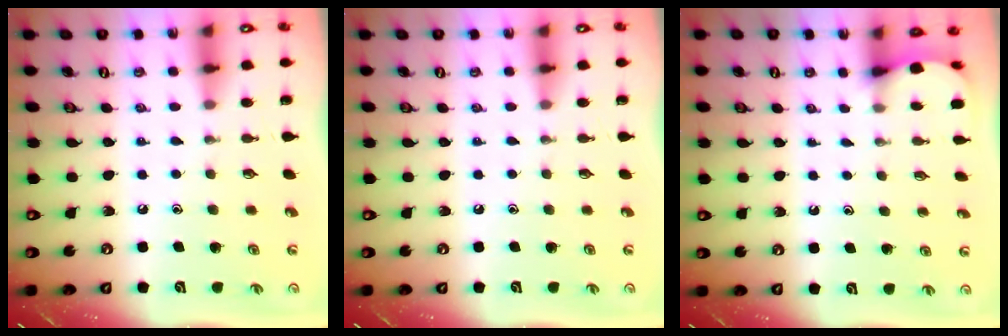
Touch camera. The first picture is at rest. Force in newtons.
{"total": 0.0}
{"total": 2.2, "press": 2.2, "slide": 0.2}